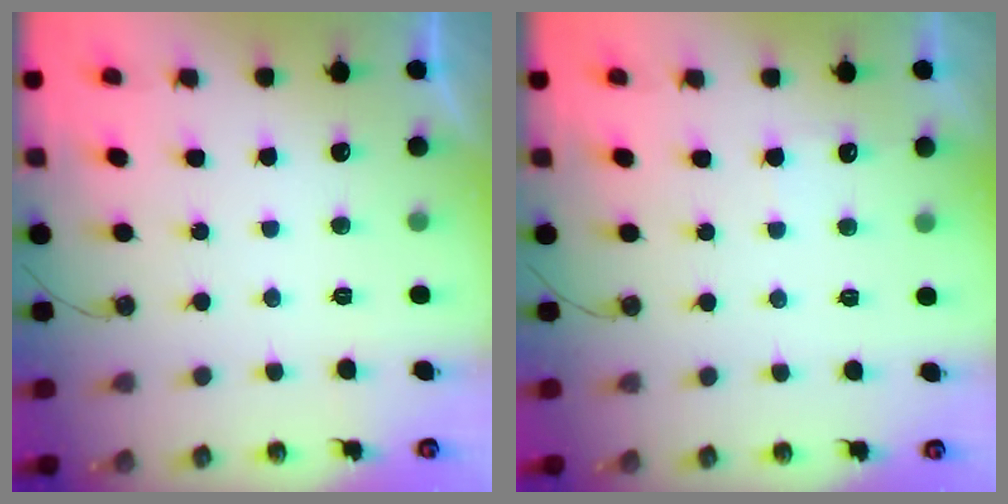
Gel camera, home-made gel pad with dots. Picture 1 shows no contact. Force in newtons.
{"total": 4.3, "press": 4.3, "slide": 0.4}